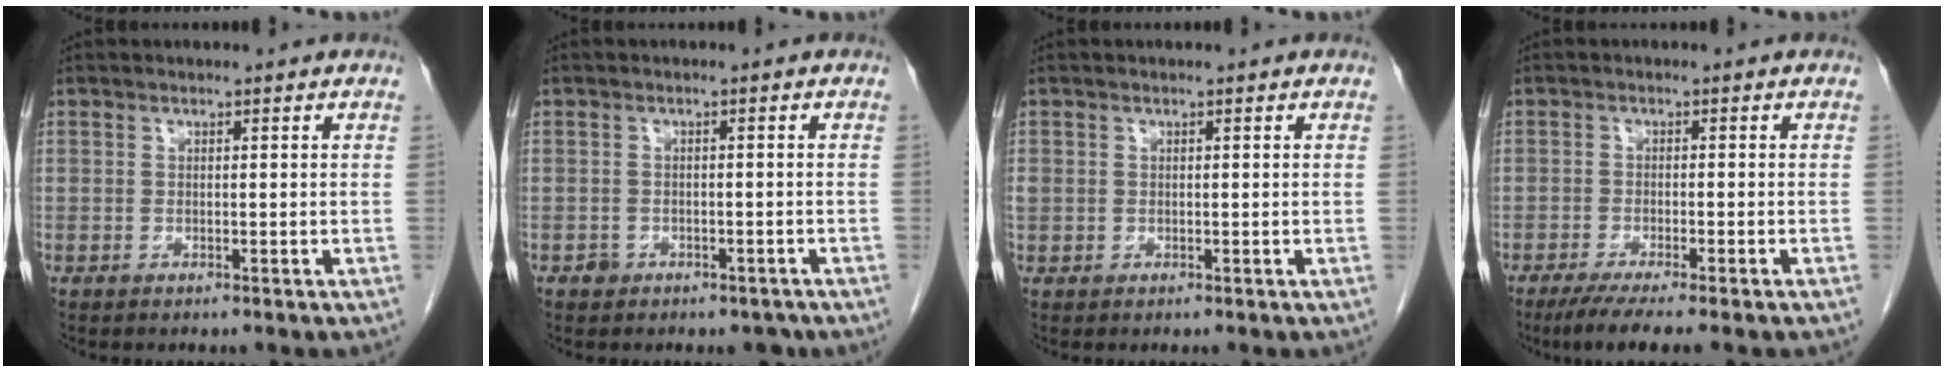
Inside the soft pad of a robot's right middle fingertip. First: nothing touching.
{"total": 2.6, "force": [-1.8, 1.9, 0.4], "torque": [0.001, 0.010, -0.020]}
{"total": 1.3, "force": [0.1, 1.2, 0.6], "torque": [-0.023, 0.013, 0.005]}
{"total": 7.7, "force": [-5.9, 0.4, 4.9], "torque": [-0.070, -0.018, -0.088]}